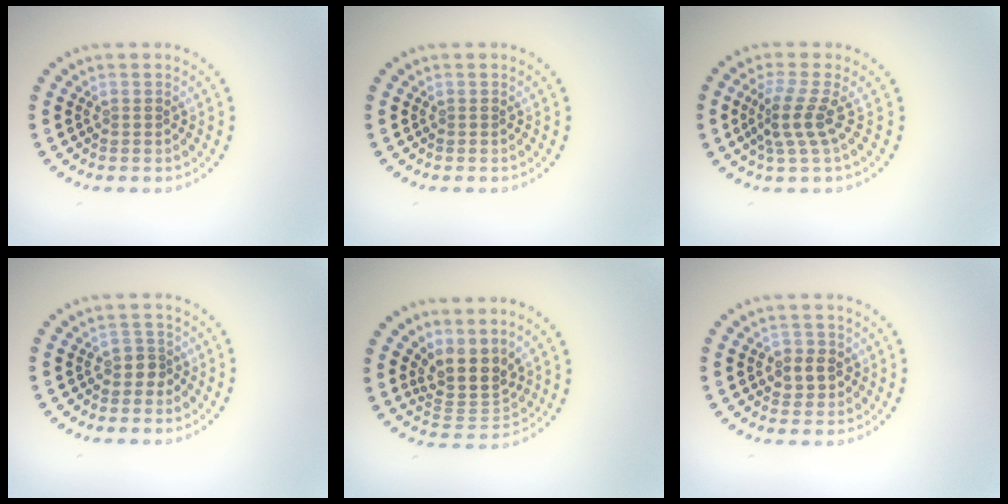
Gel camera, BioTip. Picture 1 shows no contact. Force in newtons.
{"total": 0.0}
{"total": 3.0, "press": 2.0, "slide": 2.2}
{"total": 1.4, "press": 1.1, "slide": 0.9}
{"total": 3.9, "press": 3.0, "slide": 2.6}
{"total": 2.1, "press": 2.0, "slide": 0.5}